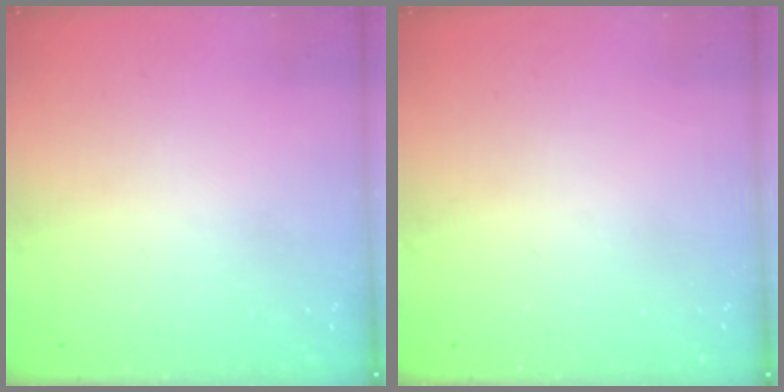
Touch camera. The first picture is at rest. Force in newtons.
{"total": 0.0}